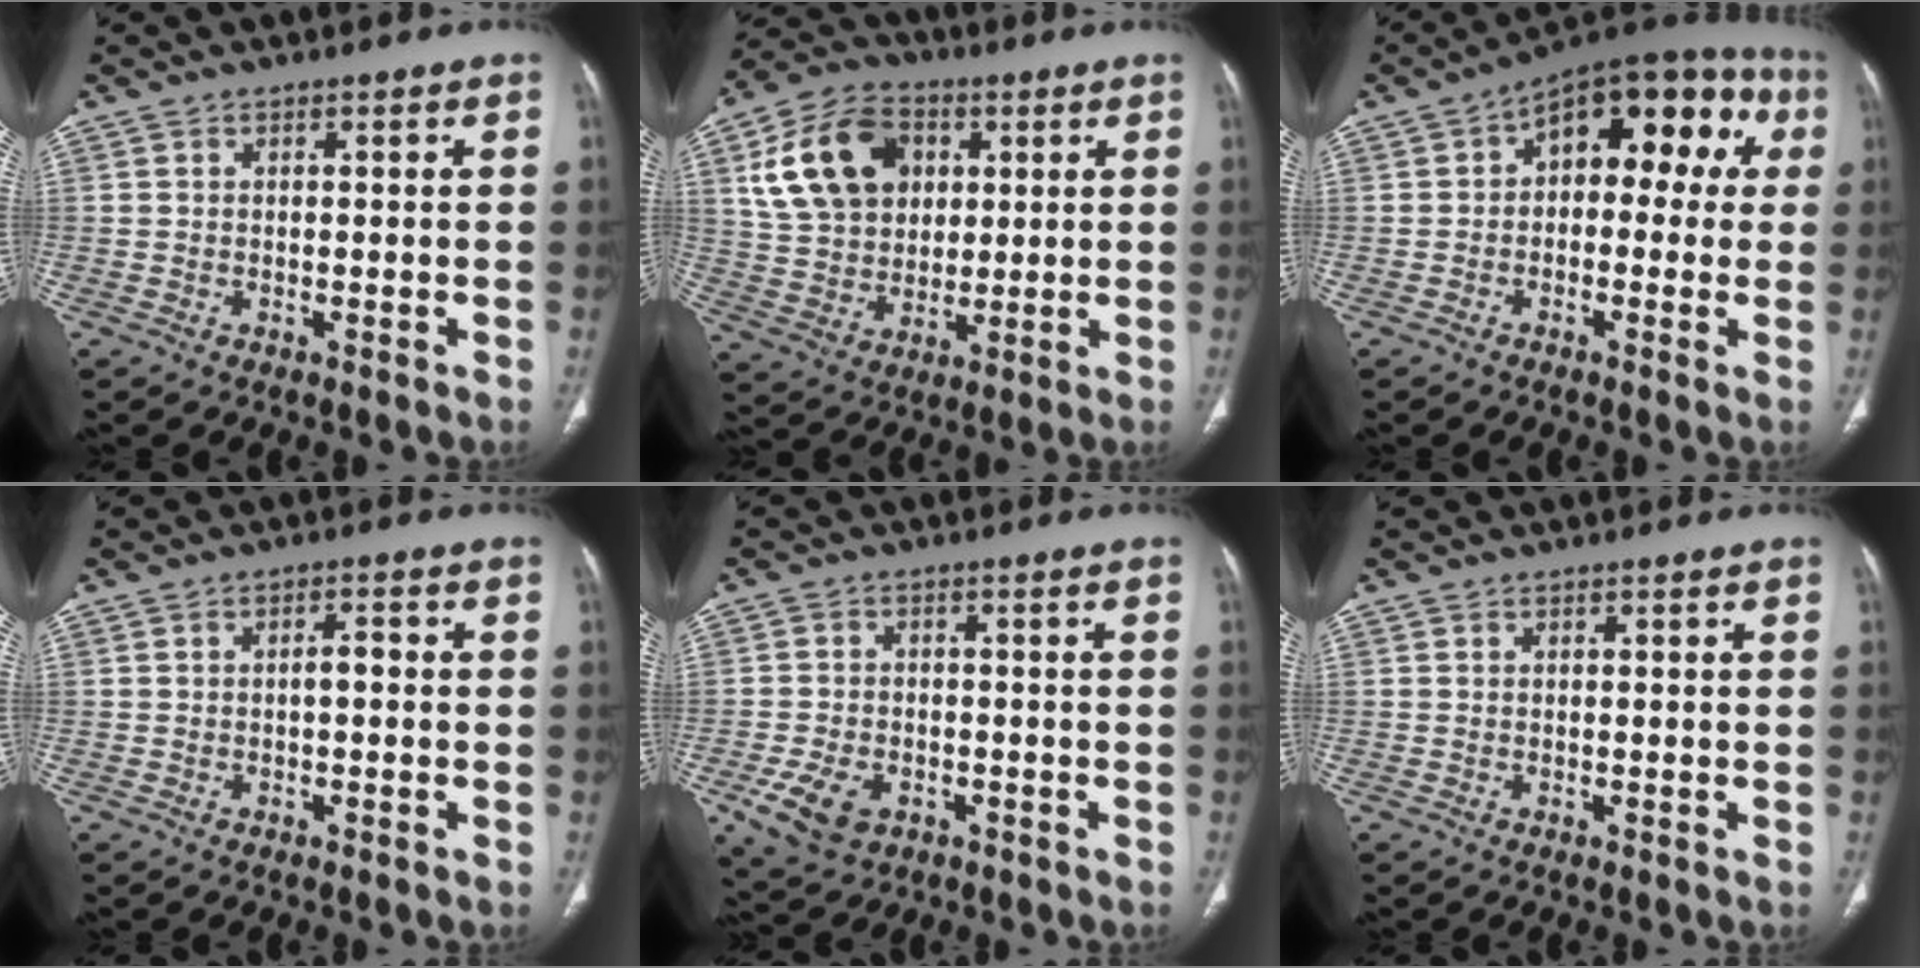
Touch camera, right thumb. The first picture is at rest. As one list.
[{"total": 16.8, "force": [5.3, 12.5, 10.0], "torque": [-0.161, 0.004, 0.097]}, {"total": 15.8, "force": [3.2, 9.2, 12.4], "torque": [-0.105, 0.044, 0.031]}, {"total": 2.1, "force": [-0.3, 1.0, 1.9], "torque": [-0.028, 0.010, -0.006]}, {"total": 7.6, "force": [-3.2, 5.1, 4.6], "torque": [-0.085, 0.008, -0.048]}, {"total": 0.0}]